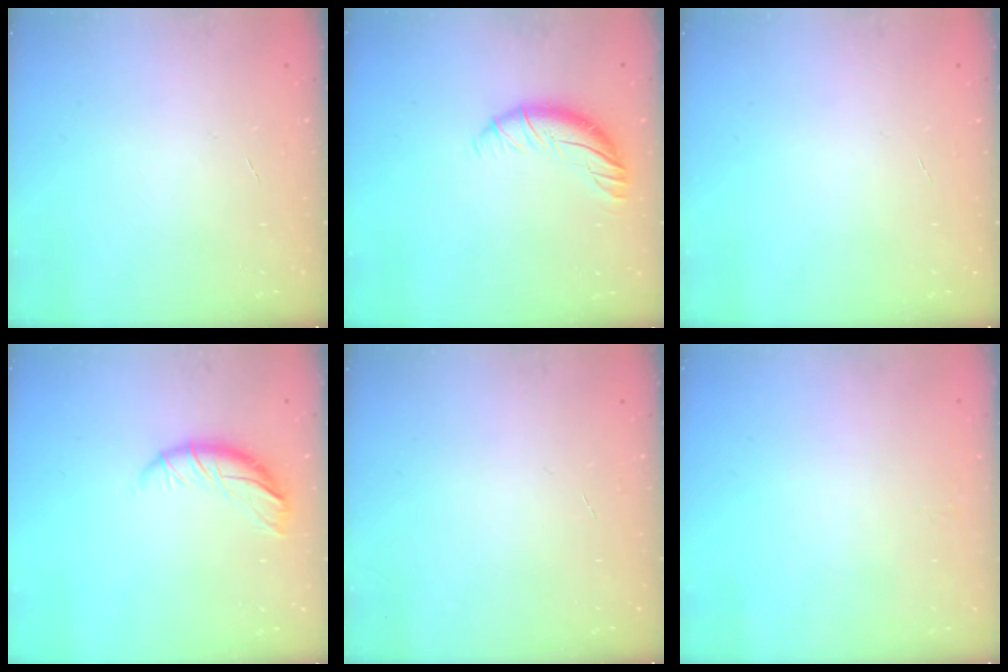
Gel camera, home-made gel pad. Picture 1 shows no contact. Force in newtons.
{"total": 9.0, "press": 8.9, "slide": 1.1}
{"total": 0.0}
{"total": 10.4, "press": 10.3, "slide": 1.5}
{"total": 0.0}
{"total": 0.0}